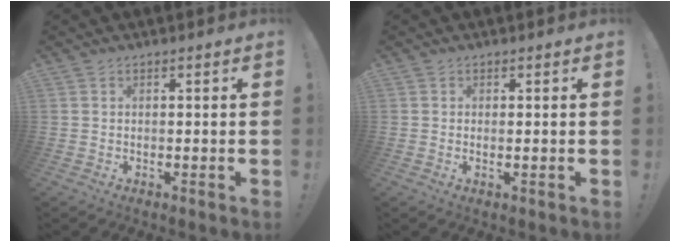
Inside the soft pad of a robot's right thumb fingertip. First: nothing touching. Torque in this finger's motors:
{"motor_torque": [-0.37, 0.15, -0.33, 0.23, 0.08]}